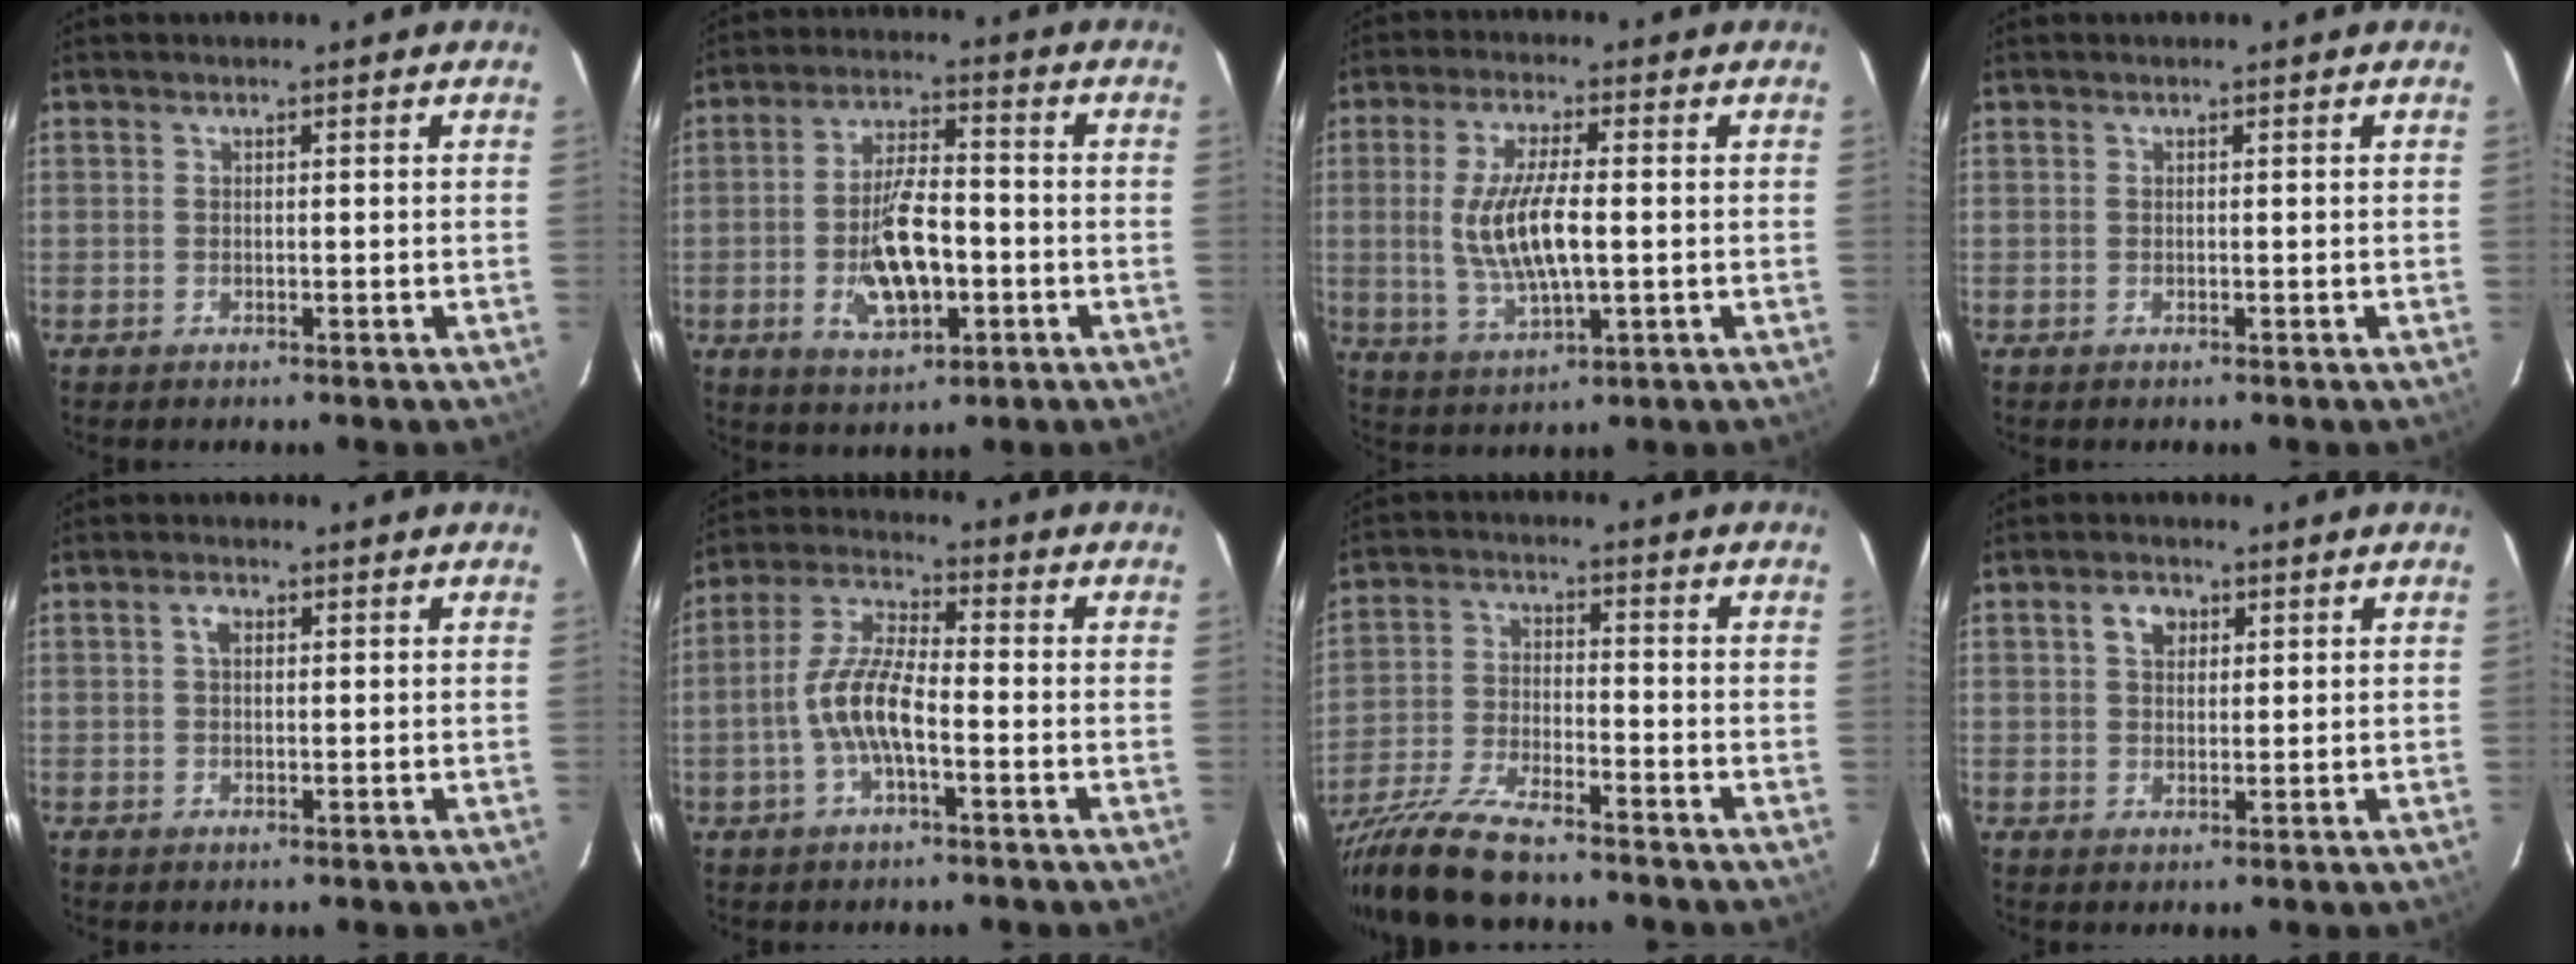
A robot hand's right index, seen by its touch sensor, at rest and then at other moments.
{"total": 11.6, "force": [-3.1, 5.0, 10.0], "torque": [-0.194, 0.002, -0.045]}
{"total": 13.0, "force": [0.0, 4.9, 12.1], "torque": [-0.234, -0.005, 0.011]}
{"total": 0.0}
{"total": 1.8, "force": [0.5, 1.1, 1.2], "torque": [-0.024, 0.007, 0.008]}
{"total": 8.9, "force": [-2.7, 2.6, 8.1], "torque": [-0.174, 0.009, -0.055]}
{"total": 15.7, "force": [-13.3, 2.8, 7.9], "torque": [-0.172, -0.038, -0.242]}
{"total": 3.5, "force": [1.4, 2.5, 2.0], "torque": [-0.030, 0.011, 0.025]}